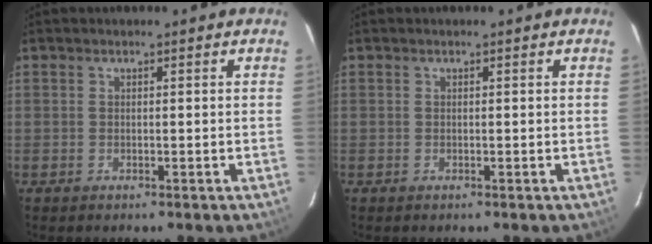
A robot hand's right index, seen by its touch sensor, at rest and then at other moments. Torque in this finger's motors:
{"motor_torque": [0.00, 0.00, 0.00, 0.00]}